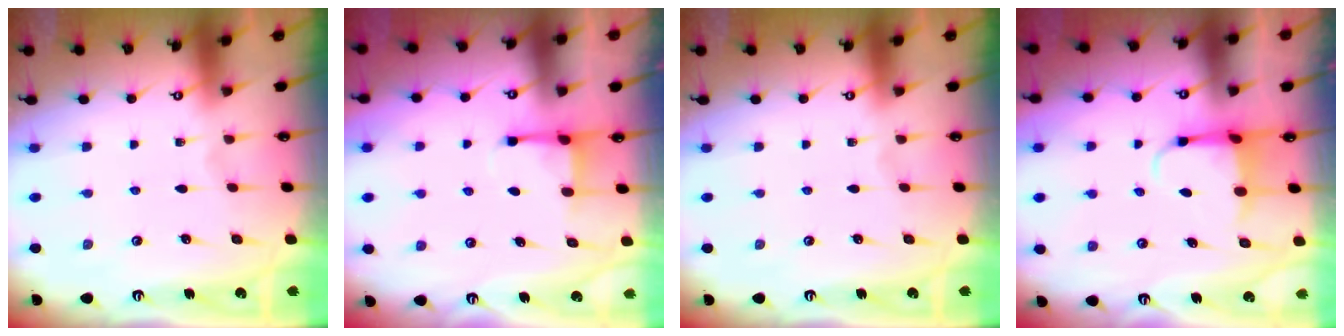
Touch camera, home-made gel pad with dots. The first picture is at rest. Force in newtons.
{"total": 2.2, "press": 2.2, "slide": 0.5}
{"total": 0.0}
{"total": 3.9, "press": 3.7, "slide": 1.0}